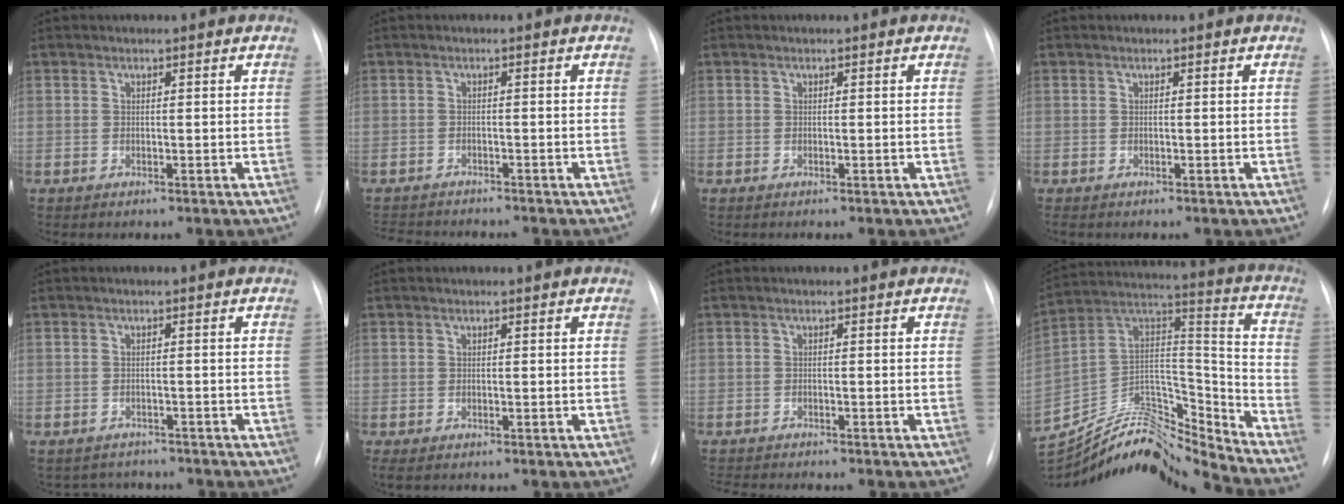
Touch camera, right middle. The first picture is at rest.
{"total": 6.7, "force": [-6.3, 1.1, 1.9], "torque": [-0.025, -0.004, -0.092]}
{"total": 0.0}
{"total": 0.0}
{"total": 4.0, "force": [-3.7, 1.5, -0.2], "torque": [0.005, 0.007, -0.047]}
{"total": 0.6, "force": [-0.2, 0.1, 0.5], "torque": [-0.007, -0.004, 0.001]}
{"total": 4.3, "force": [-4.0, 0.2, 1.5], "torque": [-0.016, -0.007, -0.060]}
{"total": 21.7, "force": [-21.0, 2.4, 5.2], "torque": [-0.105, 0.060, -0.354]}